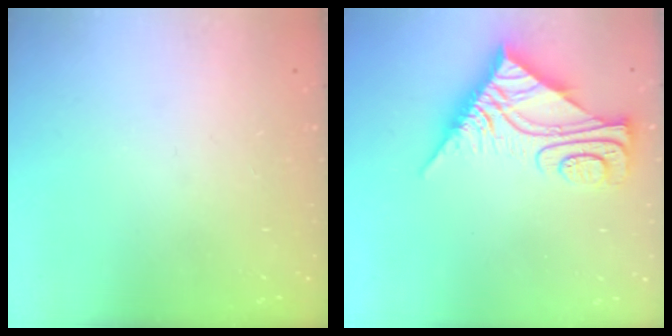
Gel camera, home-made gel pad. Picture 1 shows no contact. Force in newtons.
{"total": 12.0, "press": 12.0, "slide": 1.0}